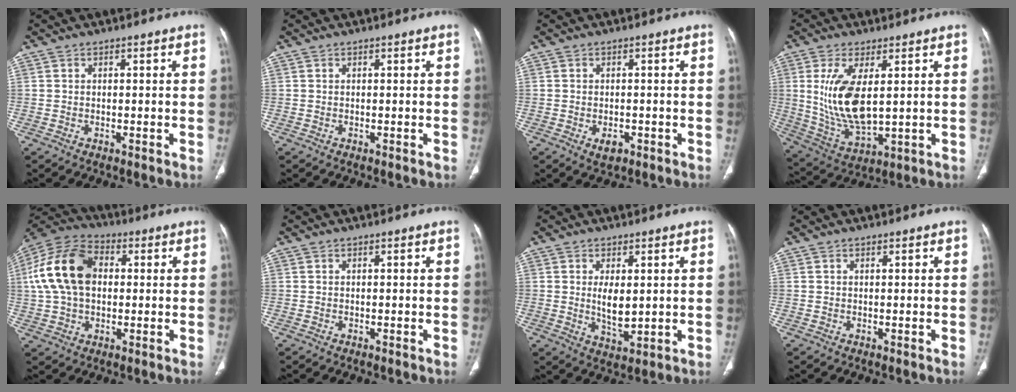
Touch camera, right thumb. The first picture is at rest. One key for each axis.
{"total": 0.0}
{"total": 2.7, "fx": -1.1, "fy": 1.7, "fz": 1.8, "tx": -0.024, "ty": 0.002, "tz": -0.012}
{"total": 13.1, "fx": 2.3, "fy": 5.8, "fz": 11.5, "tx": -0.233, "ty": -0.024, "tz": 0.061}
{"total": 16.6, "fx": 2.2, "fy": 11.1, "fz": 12.1, "tx": -0.225, "ty": 0.027, "tz": 0.033}
{"total": 0.0}
{"total": 6.0, "fx": 0.7, "fy": 2.9, "fz": 5.2, "tx": -0.084, "ty": -0.016, "tz": 0.020}
{"total": 0.0}